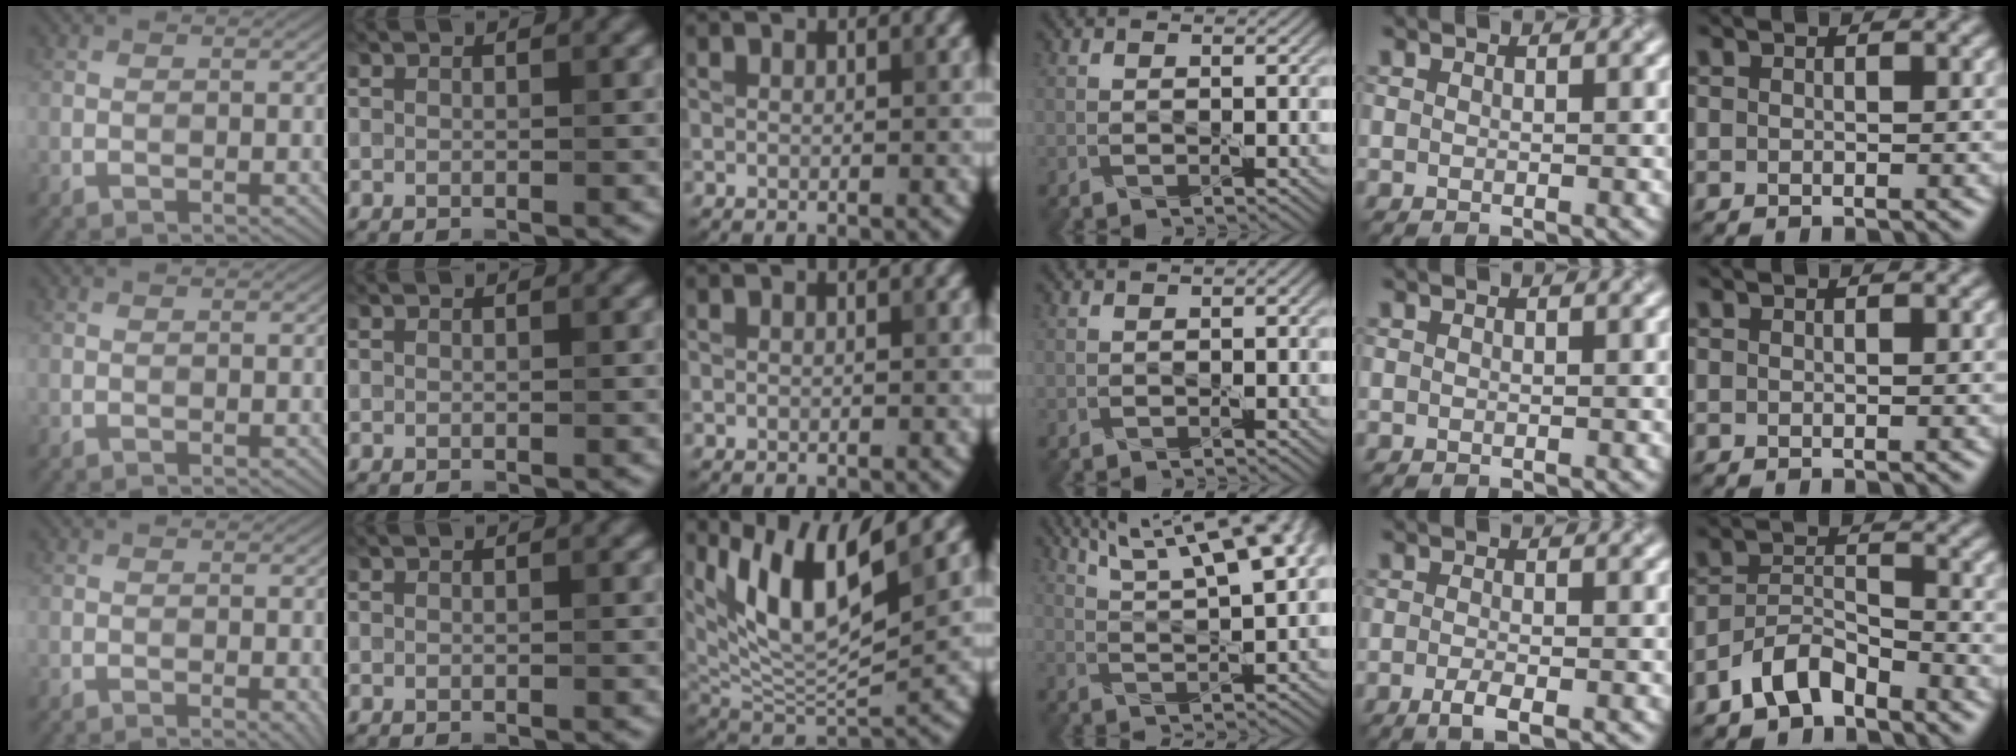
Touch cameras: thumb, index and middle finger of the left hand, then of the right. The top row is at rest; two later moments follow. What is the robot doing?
{"motion": "pour", "object": "sugar"}